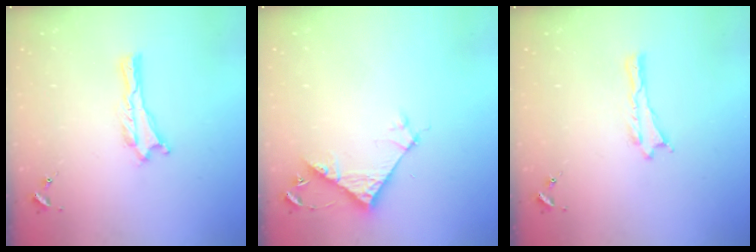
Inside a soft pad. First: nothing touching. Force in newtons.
{"total": 5.8, "press": 5.8, "slide": 0.2}
{"total": 0.0}